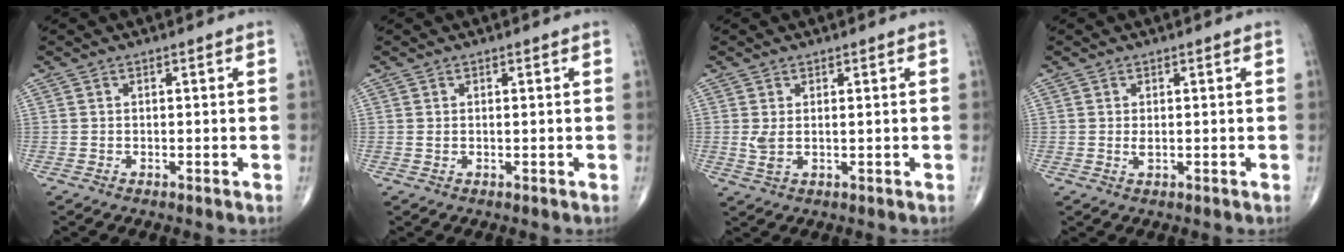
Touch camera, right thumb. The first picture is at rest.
{"total": 0.5, "force": [0.2, 0.2, 0.5], "torque": [-0.017, 0.003, 0.006]}
{"total": 2.6, "force": [0.4, 1.1, 2.3], "torque": [-0.057, -0.003, 0.014]}
{"total": 1.0, "force": [0.1, 0.4, 0.9], "torque": [-0.019, -0.004, 0.004]}